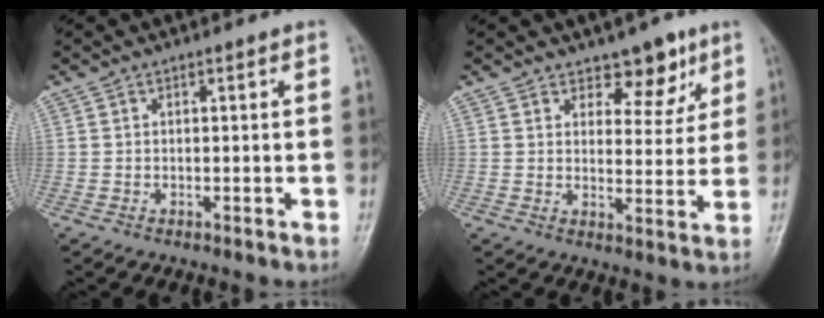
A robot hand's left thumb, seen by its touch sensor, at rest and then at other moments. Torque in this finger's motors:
{"motor_torque": [0.18, 0.01, -0.22, -0.05, 0.01]}